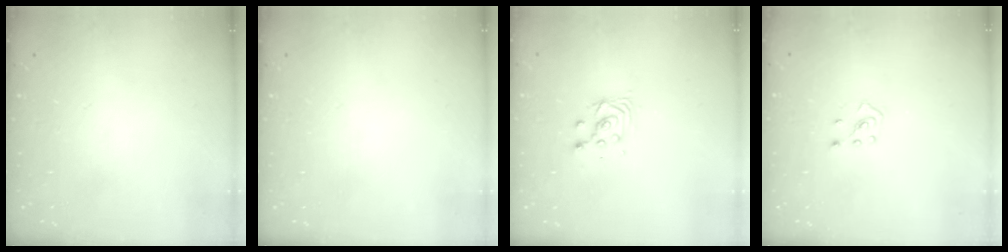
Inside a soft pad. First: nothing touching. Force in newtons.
{"total": 0.0}
{"total": 3.5, "press": 3.5, "slide": 0.2}
{"total": 2.5, "press": 2.4, "slide": 0.7}